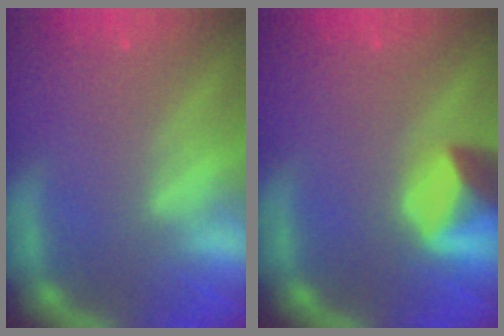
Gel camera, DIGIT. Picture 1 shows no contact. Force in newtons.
{"total": 4.0}